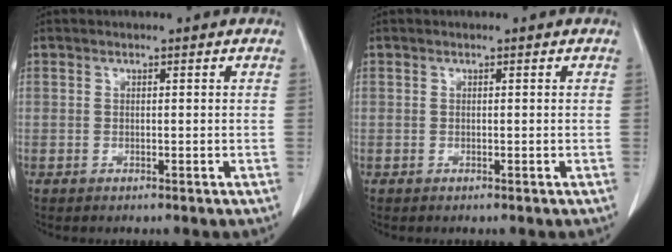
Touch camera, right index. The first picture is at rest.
{"total": 0.0}